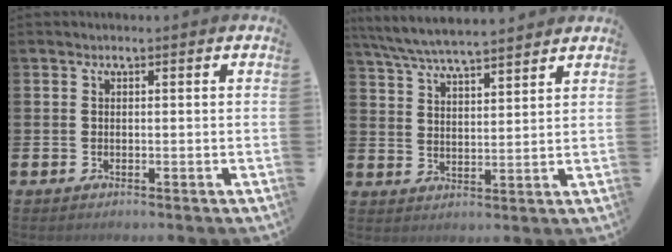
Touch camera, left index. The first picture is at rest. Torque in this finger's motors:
{"motor_torque": [1.06, -1.07, 0.81, 0.21]}